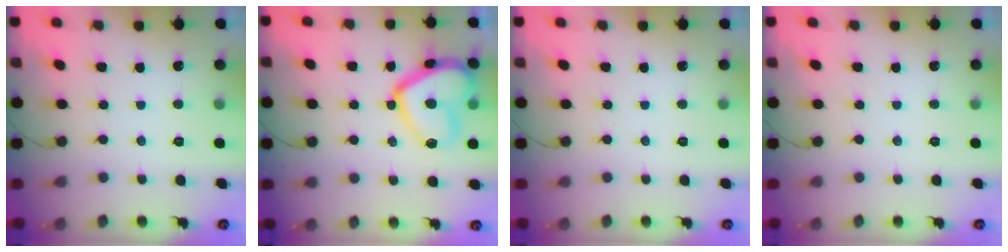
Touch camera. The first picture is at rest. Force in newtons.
{"total": 15.0, "press": 15.0, "slide": 1.4}
{"total": 0.0}
{"total": 0.0}